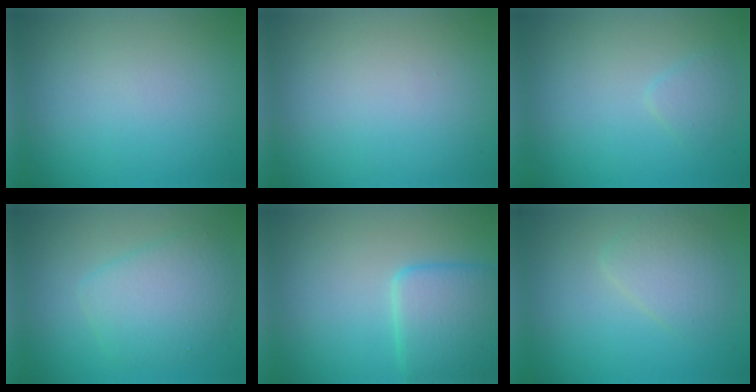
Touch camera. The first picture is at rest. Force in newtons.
{"total": 0.0}
{"total": 1.2, "press": 1.2, "slide": 0.1}
{"total": 4.4, "press": 4.4, "slide": 0.1}
{"total": 4.9, "press": 4.9, "slide": 0.2}
{"total": 2.6, "press": 2.6, "slide": 0.0}